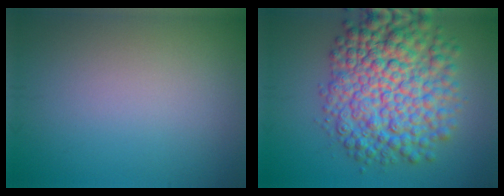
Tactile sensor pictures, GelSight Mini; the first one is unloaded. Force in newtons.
{"total": 11.0, "press": 11.0, "slide": 0.2}